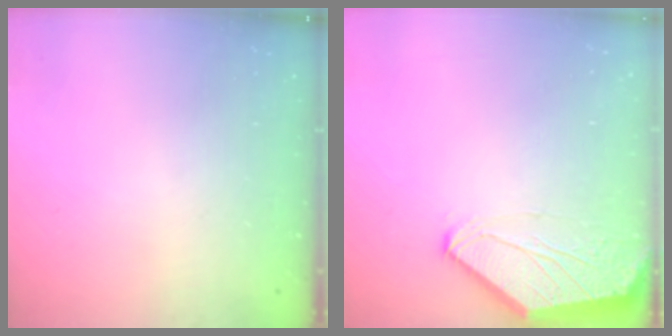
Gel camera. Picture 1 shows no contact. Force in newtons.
{"total": 0.0}